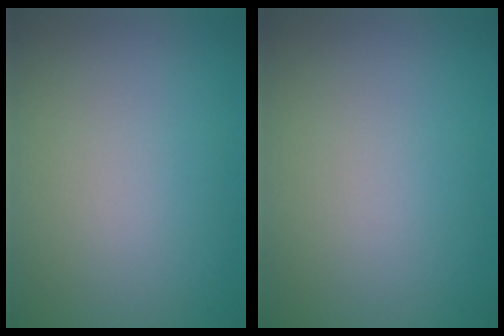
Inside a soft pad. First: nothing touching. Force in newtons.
{"total": 0.0}